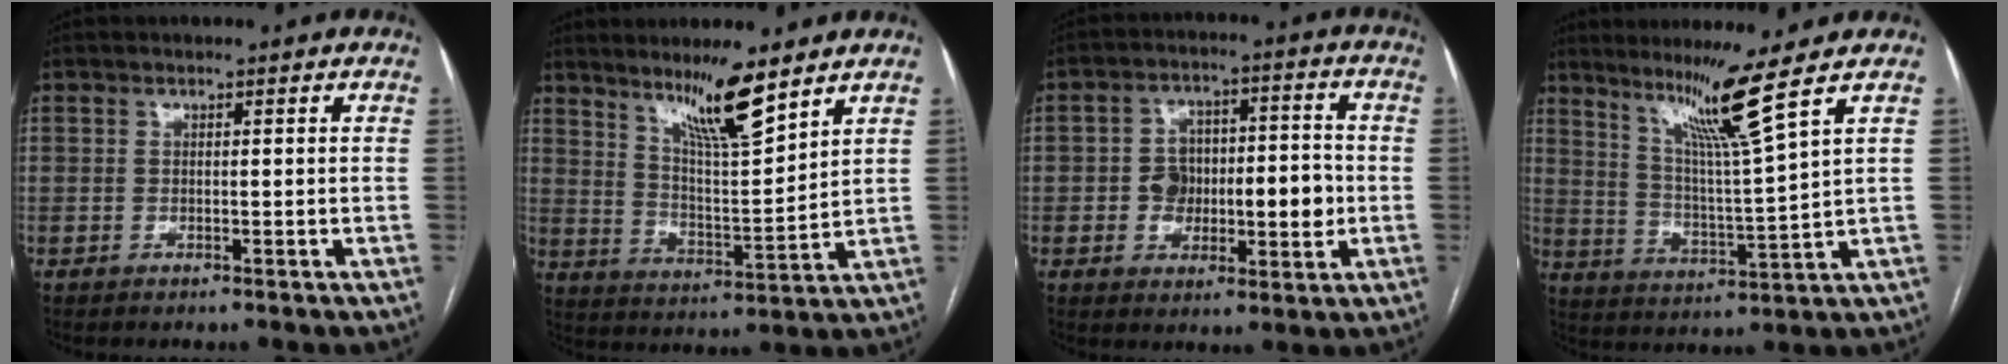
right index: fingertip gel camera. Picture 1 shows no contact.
{"total": 10.4, "force": [7.5, 0.5, 7.1], "torque": [-0.126, -0.013, 0.138]}
{"total": 10.6, "force": [-1.5, 5.6, 8.9], "torque": [-0.126, 0.030, -0.015]}
{"total": 10.1, "force": [6.8, -3.0, 6.9], "torque": [-0.119, -0.024, 0.121]}